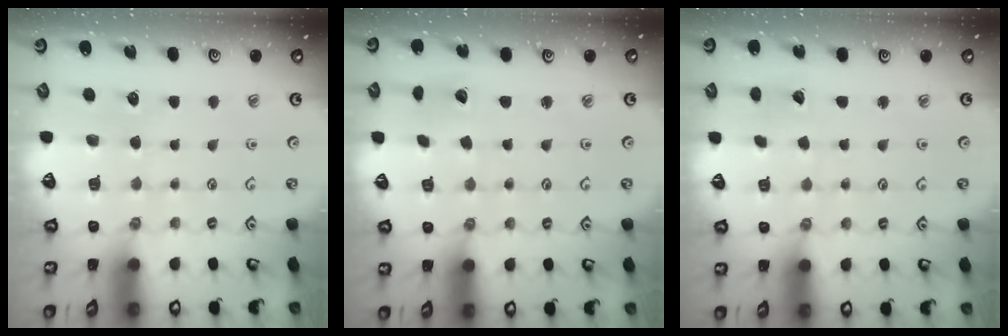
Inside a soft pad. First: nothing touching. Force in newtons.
{"total": 2.4, "press": 2.4, "slide": 0.3}
{"total": 2.6, "press": 2.6, "slide": 0.3}